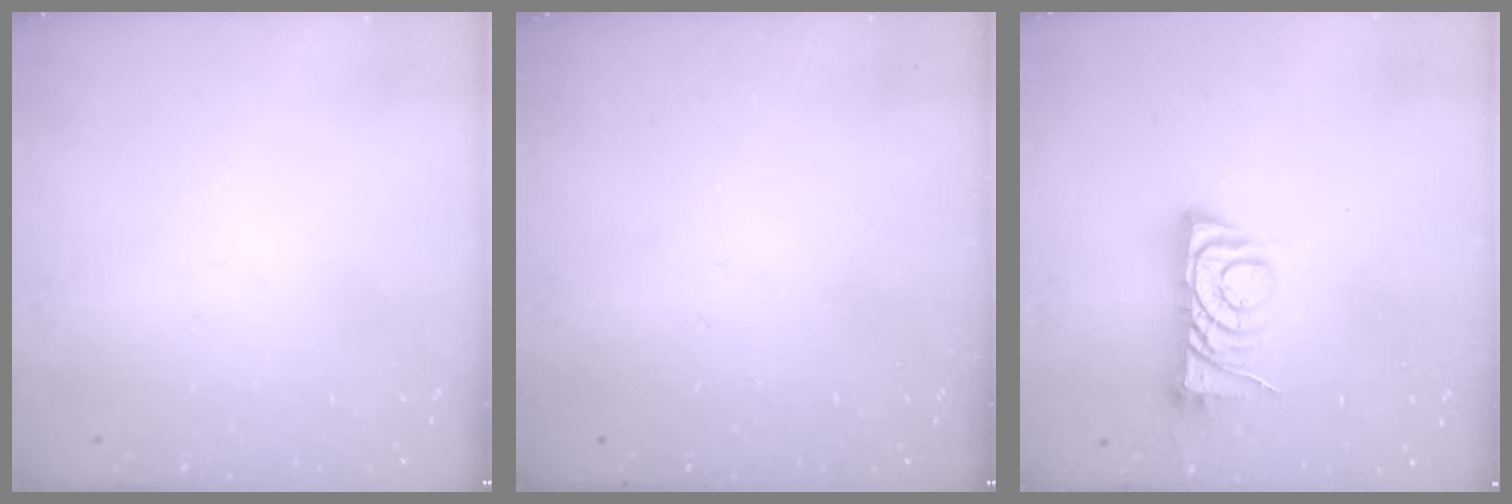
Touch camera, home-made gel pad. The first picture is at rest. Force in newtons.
{"total": 0.0}
{"total": 7.6, "press": 7.5, "slide": 1.0}